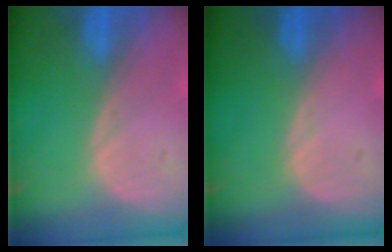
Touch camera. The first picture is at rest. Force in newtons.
{"total": 0.0}